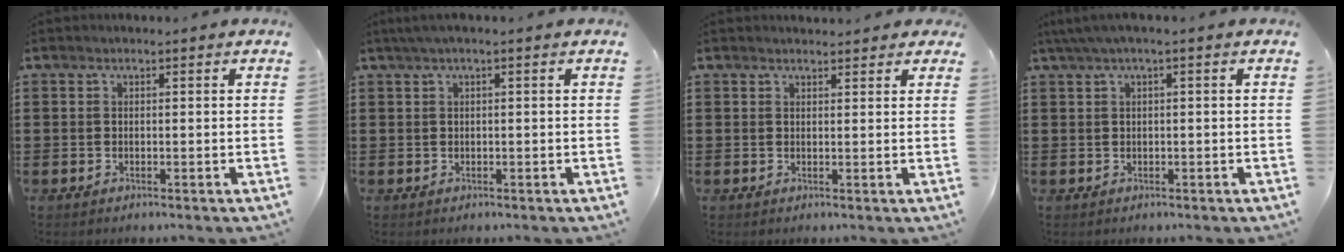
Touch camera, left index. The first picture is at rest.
{"total": 1.3, "force": [0.0, 0.0, 1.3], "torque": [-0.019, -0.004, 0.000]}
{"total": 1.7, "force": [1.6, 0.4, 0.3], "torque": [-0.002, 0.000, 0.030]}
{"total": 2.0, "force": [-0.4, 0.1, 1.9], "torque": [-0.037, -0.006, -0.010]}